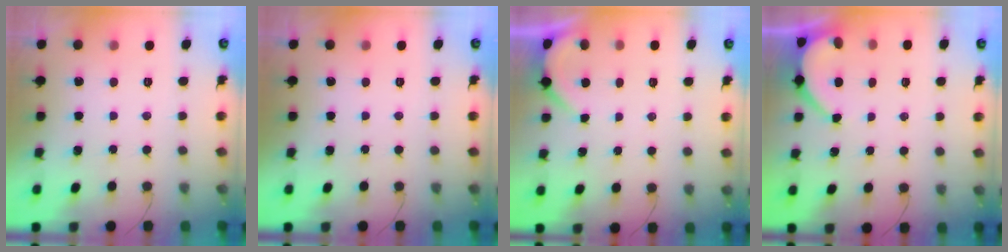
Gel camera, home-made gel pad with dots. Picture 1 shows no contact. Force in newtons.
{"total": 0.0}
{"total": 1.9, "press": 1.9, "slide": 0.2}
{"total": 3.6, "press": 3.6, "slide": 0.5}